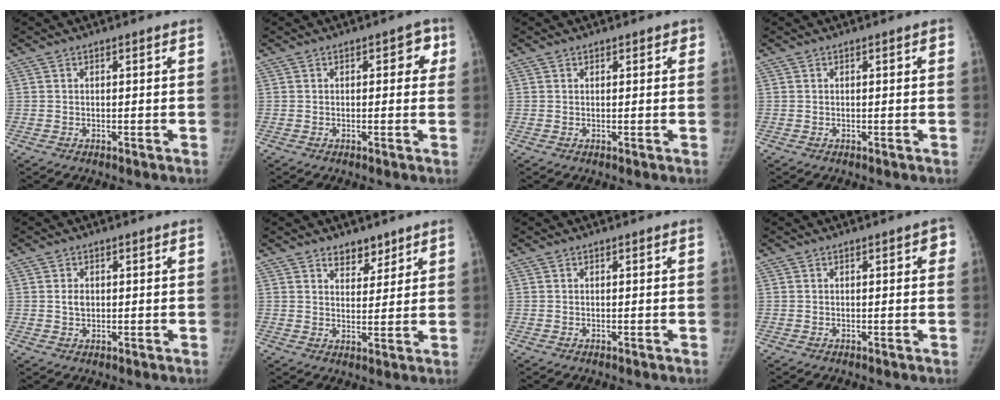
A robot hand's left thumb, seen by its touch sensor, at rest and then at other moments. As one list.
[{"total": 3.5, "force": [0.9, 2.1, 2.7], "torque": [0.002, 0.004, 0.000]}, {"total": 1.0, "force": [0.7, 0.7, 0.3], "torque": [0.014, -0.003, 0.004]}, {"total": 0.7, "force": [0.2, 0.3, 0.6], "torque": [-0.006, 0.002, 0.001]}, {"total": 2.0, "force": [0.2, 1.5, 1.3], "torque": [-0.016, -0.001, 0.007]}, {"total": 4.7, "force": [3.5, 2.7, 1.5], "torque": [0.004, -0.025, 0.059]}, {"total": 0.0}, {"total": 2.1, "force": [0.6, 1.0, 1.7], "torque": [-0.008, 0.004, 0.002]}]